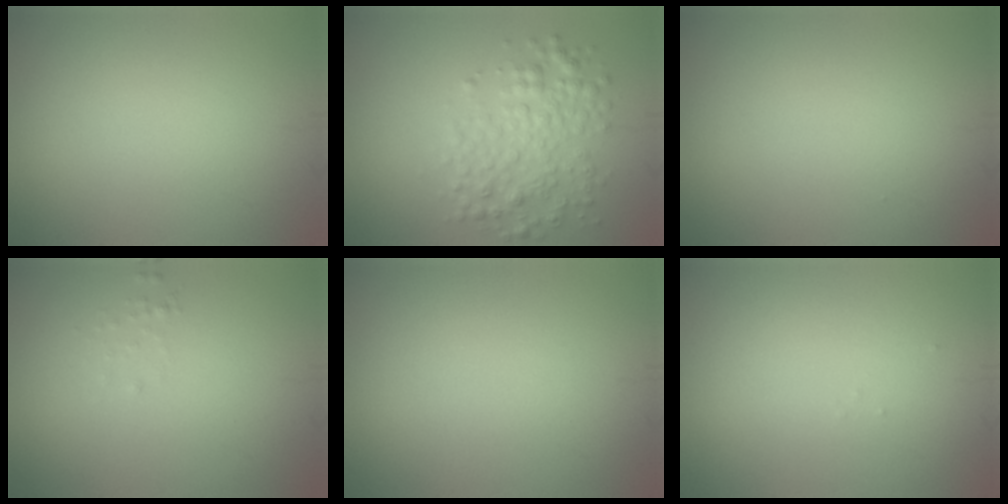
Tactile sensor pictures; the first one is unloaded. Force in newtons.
{"total": 4.0, "press": 4.0, "slide": 0.1}
{"total": 0.0}
{"total": 0.6, "press": 0.6, "slide": 0.1}
{"total": 0.0}
{"total": 0.0}